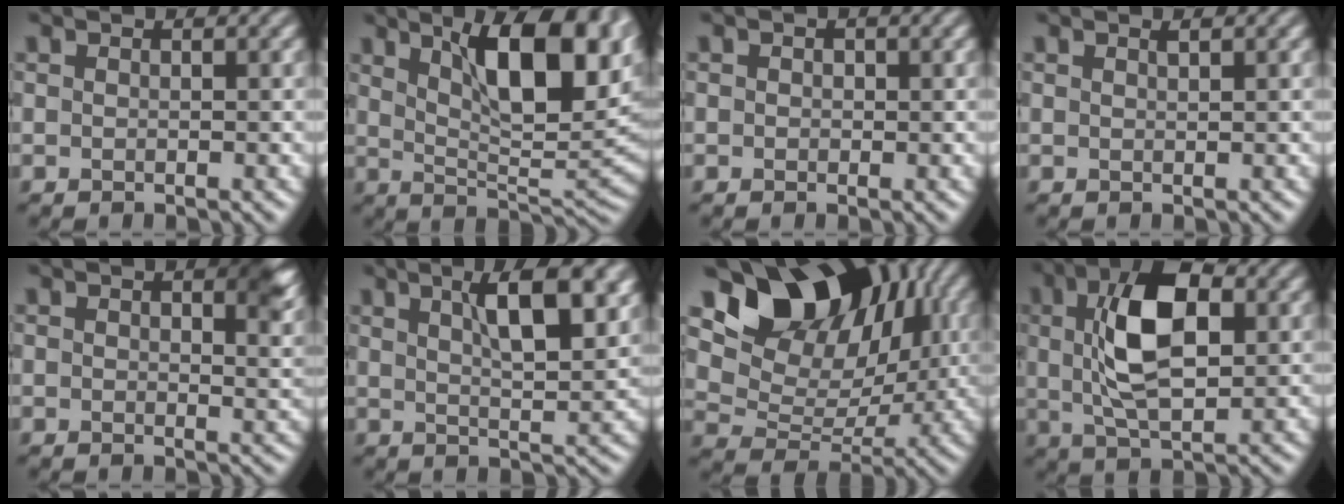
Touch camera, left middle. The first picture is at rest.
{"total": 12.0, "force": [5.6, 3.5, 10.0], "torque": [-0.143, 0.013, 0.094]}
{"total": 0.5, "force": [0.1, 0.5, 0.0], "torque": [0.006, -0.003, -0.001]}
{"total": 0.5, "force": [0.5, -0.1, 0.1], "torque": [-0.004, 0.004, 0.009]}
{"total": 3.8, "force": [1.5, 1.9, 2.9], "torque": [-0.032, 0.000, 0.019]}
{"total": 6.7, "force": [3.3, 1.7, 5.5], "torque": [-0.076, 0.010, 0.049]}
{"total": 12.7, "force": [6.3, 8.2, 7.4], "torque": [-0.112, 0.012, 0.100]}
{"total": 8.7, "force": [2.0, 4.1, 7.4], "torque": [-0.142, 0.015, 0.030]}